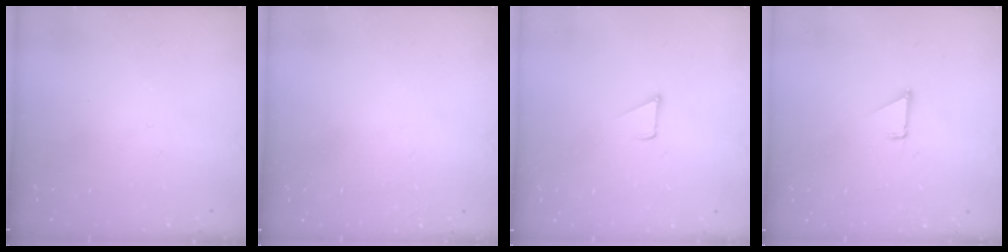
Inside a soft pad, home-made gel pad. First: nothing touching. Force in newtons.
{"total": 1.6, "press": 1.6, "slide": 0.0}
{"total": 2.8, "press": 2.8, "slide": 0.2}
{"total": 1.4, "press": 1.3, "slide": 0.1}